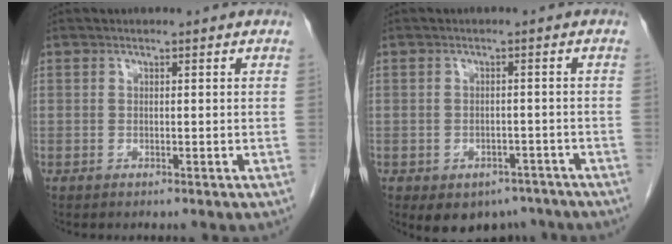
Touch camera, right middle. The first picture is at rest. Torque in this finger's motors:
{"motor_torque": [0.08, -0.08, 0.05, 0.03]}